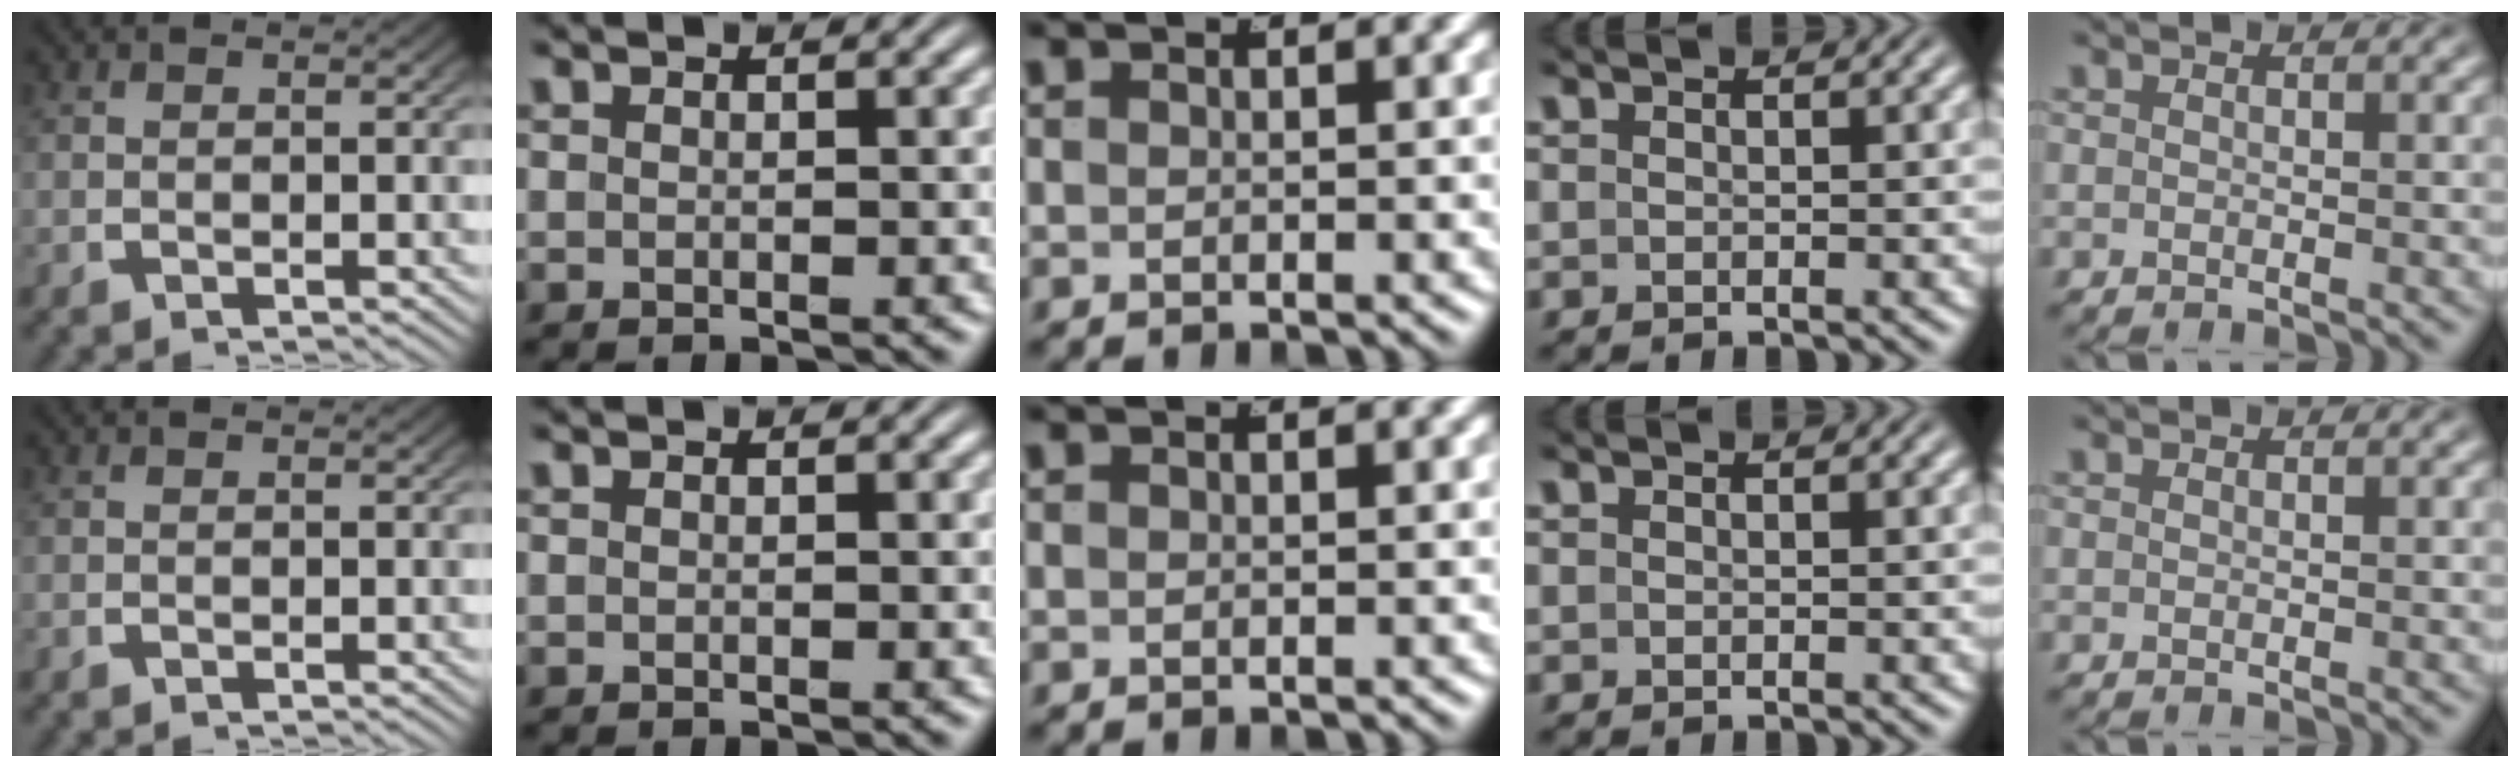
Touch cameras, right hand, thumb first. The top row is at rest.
{}